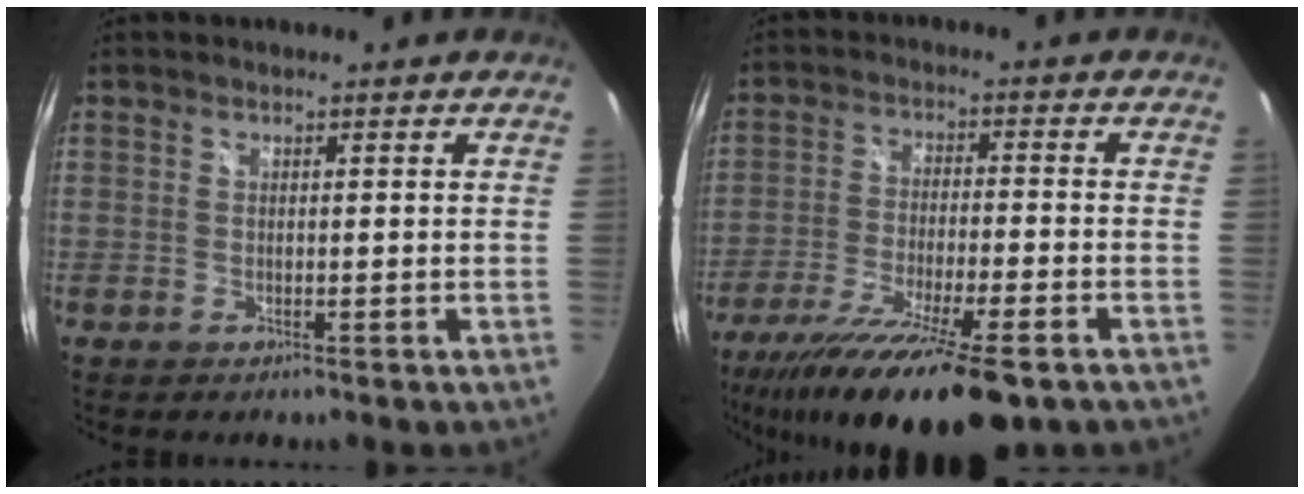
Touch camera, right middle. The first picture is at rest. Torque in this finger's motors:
{"motor_torque": [1.25, -0.89, 0.75, 0.21]}